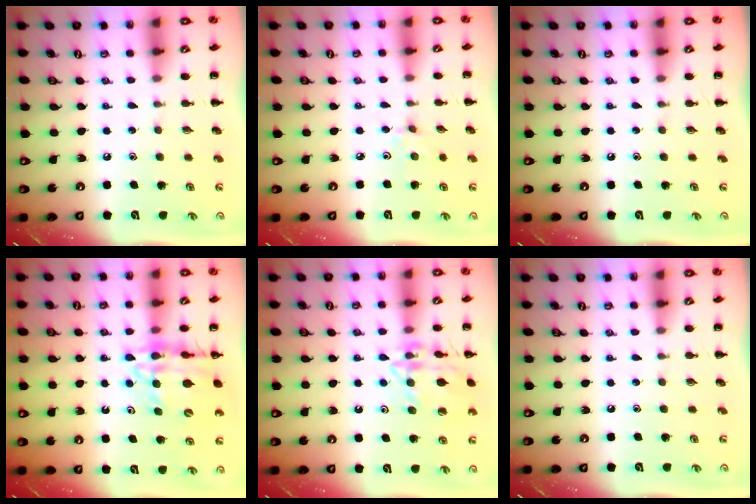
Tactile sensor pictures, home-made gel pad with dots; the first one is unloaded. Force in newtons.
{"total": 2.0, "press": 1.9, "slide": 0.7}
{"total": 0.0}
{"total": 13.9, "press": 13.5, "slide": 3.3}
{"total": 14.1, "press": 14.1, "slide": 1.0}
{"total": 0.0}